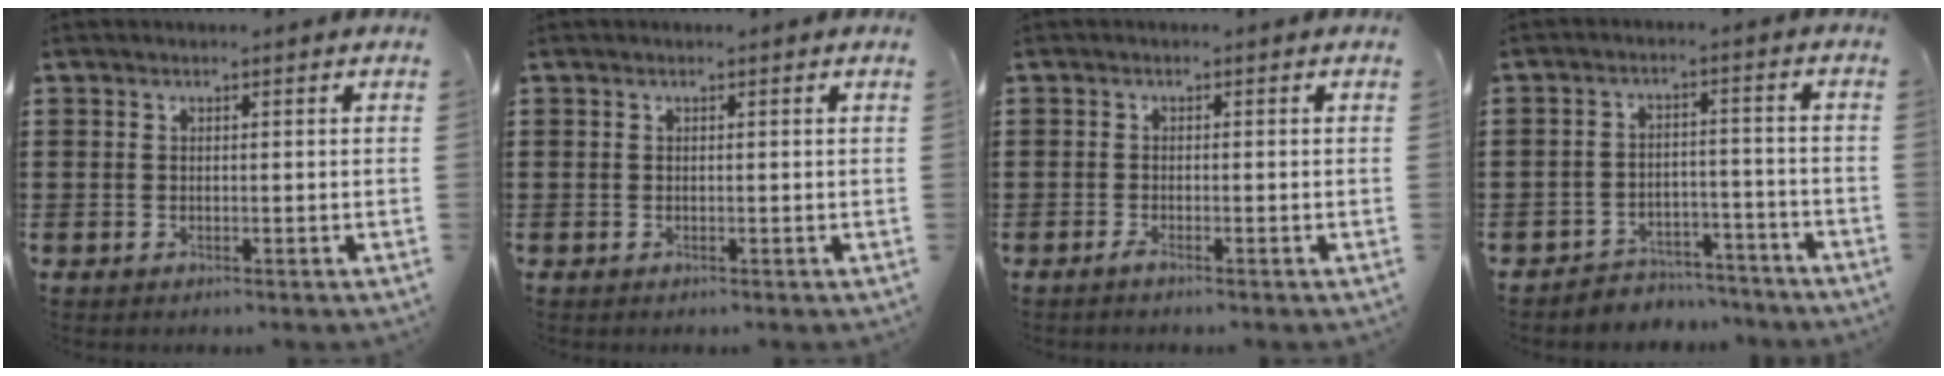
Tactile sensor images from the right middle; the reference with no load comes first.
{"total": 0.0}
{"total": 0.9, "force": [-0.6, 0.0, 0.6], "torque": [-0.013, -0.004, -0.010]}
{"total": 4.3, "force": [-4.2, 0.8, -0.2], "torque": [-0.004, 0.005, -0.091]}